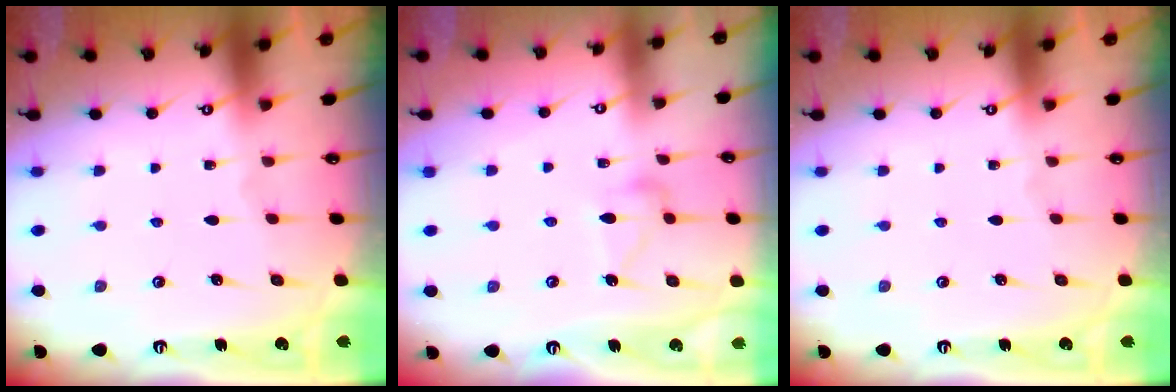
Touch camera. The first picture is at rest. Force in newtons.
{"total": 10.5, "press": 10.5, "slide": 0.4}
{"total": 0.0}